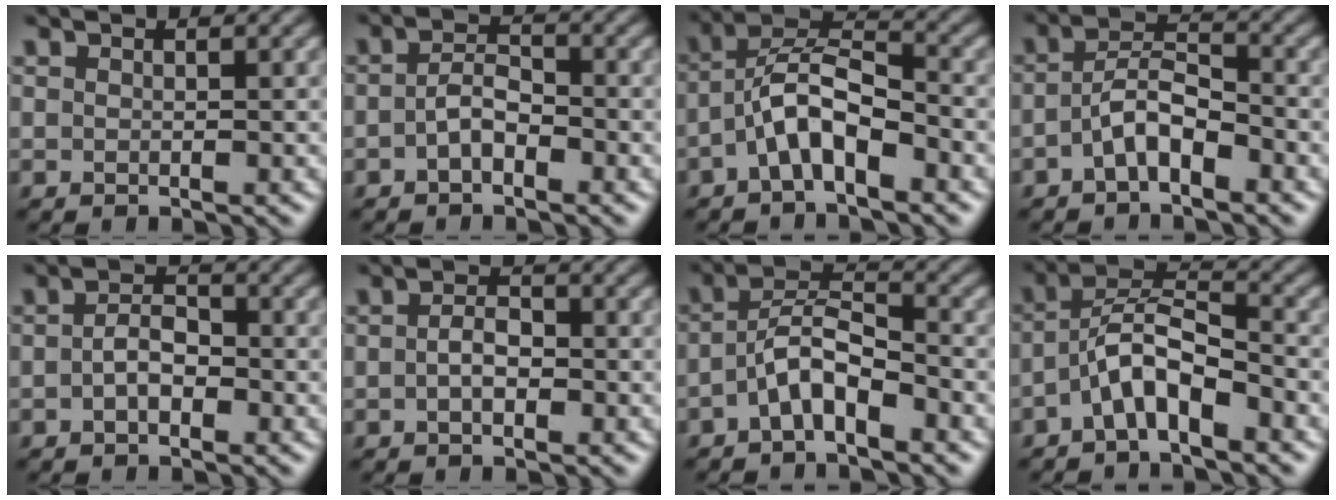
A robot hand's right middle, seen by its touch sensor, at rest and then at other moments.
{"total": 2.3, "force": [-0.8, 1.2, 1.8], "torque": [-0.037, 0.005, -0.020]}
{"total": 5.3, "force": [-2.3, 2.0, 4.3], "torque": [-0.079, 0.020, -0.048]}
{"total": 3.6, "force": [-1.7, 1.5, 2.8], "torque": [-0.053, 0.012, -0.037]}
{"total": 2.3, "force": [-0.6, 1.3, 1.8], "torque": [-0.036, 0.003, -0.015]}
{"total": 2.0, "force": [-0.4, 1.0, 1.6], "torque": [-0.032, 0.003, -0.010]}
{"total": 4.0, "force": [-2.0, 1.5, 3.1], "torque": [-0.057, 0.014, -0.044]}
{"total": 4.7, "force": [-2.4, 1.7, 3.7], "torque": [-0.070, 0.018, -0.051]}